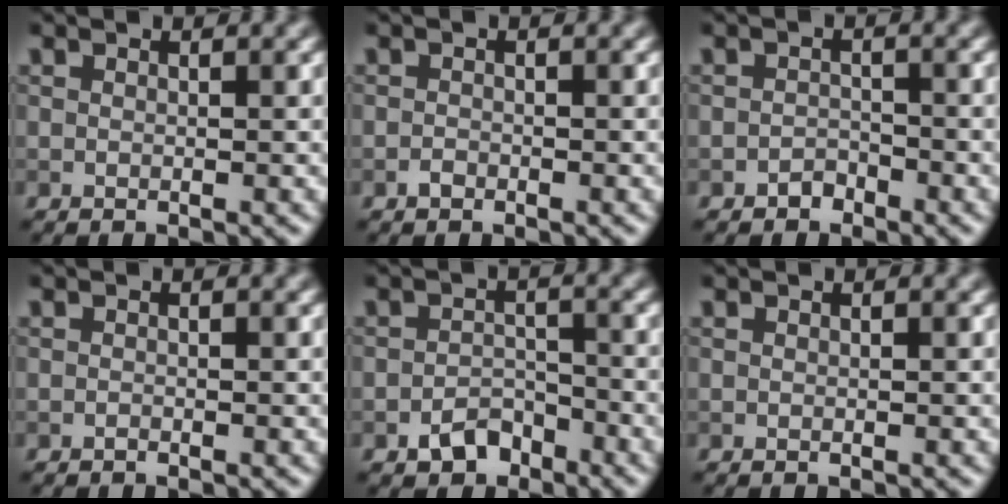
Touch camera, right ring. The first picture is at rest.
{"total": 0.7, "force": [-0.6, 0.3, 0.2], "torque": [-0.003, -0.003, -0.012]}
{"total": 1.3, "force": [-1.1, 0.7, 0.3], "torque": [0.000, 0.005, -0.019]}
{"total": 0.0}
{"total": 2.8, "force": [-2.0, 1.7, 1.2], "torque": [-0.015, 0.006, -0.035]}
{"total": 0.0}